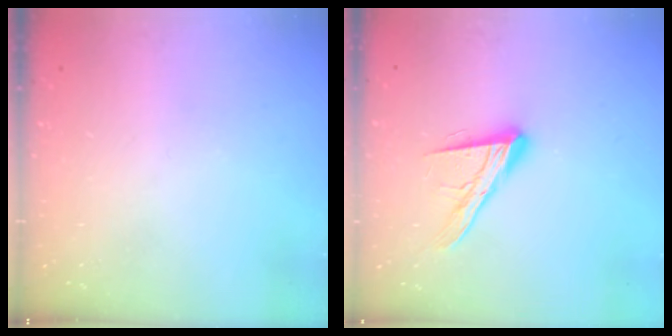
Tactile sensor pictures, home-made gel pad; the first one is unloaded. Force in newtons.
{"total": 14.2, "press": 14.1, "slide": 1.1}